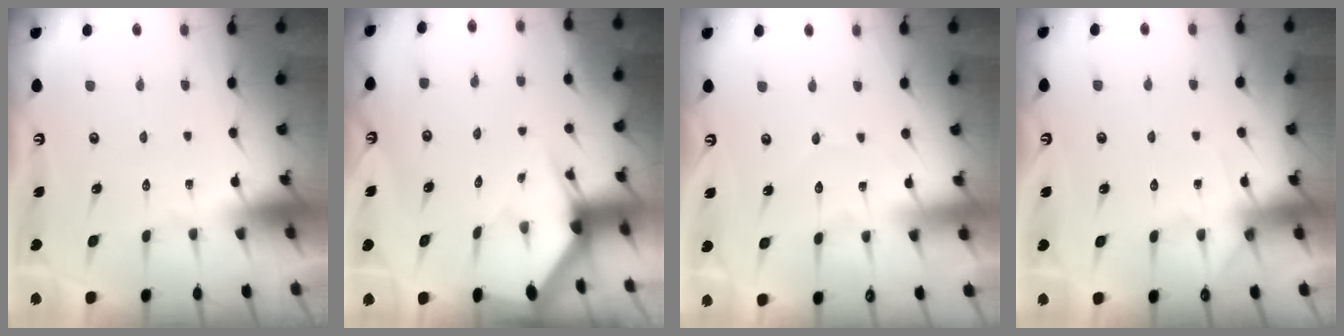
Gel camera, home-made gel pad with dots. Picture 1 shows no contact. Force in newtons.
{"total": 2.8, "press": 2.8, "slide": 0.1}
{"total": 4.4, "press": 4.4, "slide": 0.0}
{"total": 5.0, "press": 4.9, "slide": 0.6}